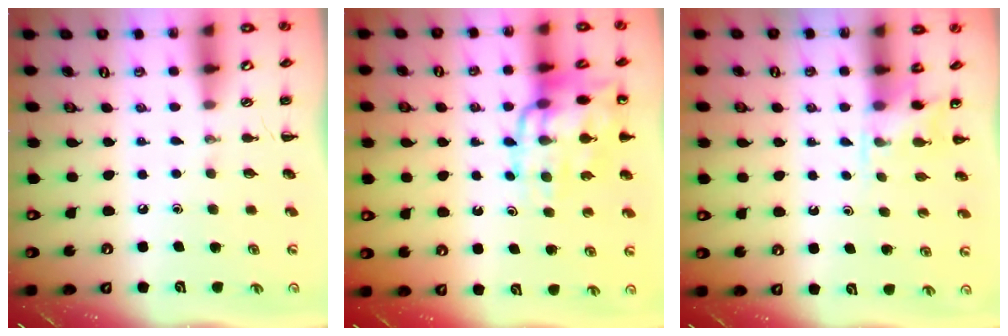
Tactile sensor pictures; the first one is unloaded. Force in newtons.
{"total": 16.5, "press": 16.3, "slide": 2.5}
{"total": 5.1, "press": 4.9, "slide": 1.5}